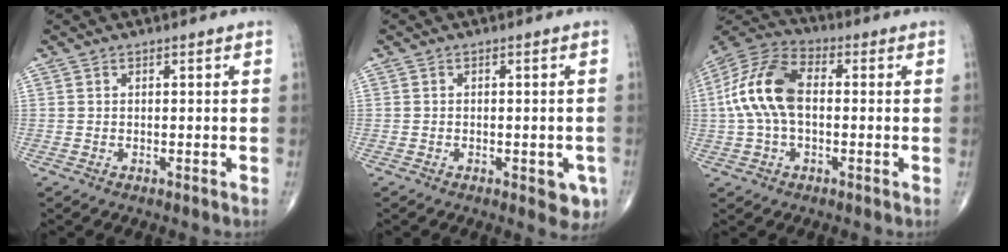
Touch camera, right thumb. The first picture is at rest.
{"total": 4.4, "force": [-1.7, 2.1, 3.4], "torque": [-0.022, -0.002, -0.018]}
{"total": 13.8, "force": [0.4, 8.1, 11.2], "torque": [-0.230, 0.034, -0.003]}